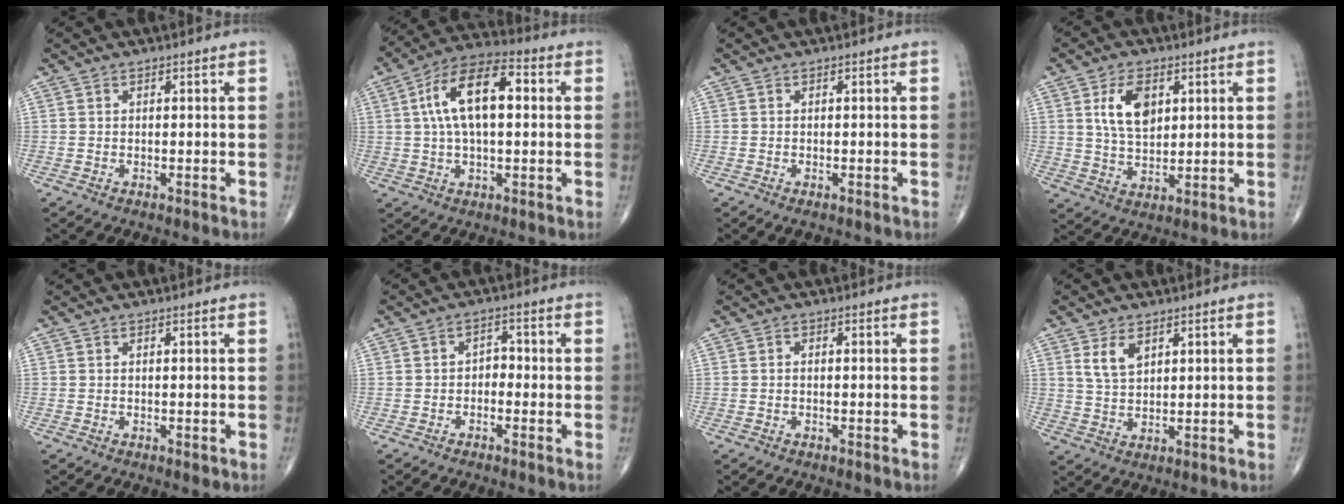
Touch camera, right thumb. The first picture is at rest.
{"total": 14.4, "force": [2.4, 6.9, 12.4], "torque": [-0.222, 0.029, 0.036]}
{"total": 1.4, "force": [-0.7, 0.7, 1.0], "torque": [-0.017, 0.002, -0.007]}
{"total": 8.7, "force": [2.9, 5.1, 6.4], "torque": [-0.102, -0.012, 0.057]}
{"total": 0.7, "force": [-0.3, 0.4, 0.6], "torque": [-0.008, -0.003, -0.002]}
{"total": 2.8, "force": [-0.9, 2.0, 1.7], "torque": [-0.010, 0.018, -0.025]}
{"total": 0.6, "force": [-0.3, 0.3, 0.4], "torque": [-0.004, 0.003, -0.008]}
{"total": 4.7, "force": [2.3, 2.6, 3.2], "torque": [-0.053, -0.012, 0.048]}